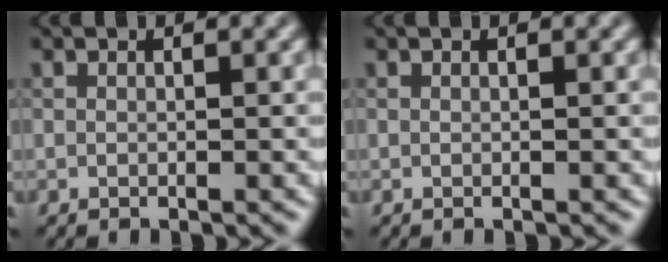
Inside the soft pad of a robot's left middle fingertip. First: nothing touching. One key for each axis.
{"total": 0.0}